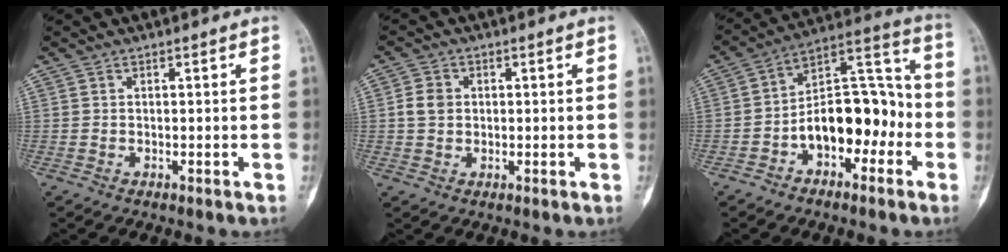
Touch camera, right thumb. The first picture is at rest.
{"total": 3.7, "force": [0.3, 3.1, 2.0], "torque": [-0.031, 0.004, 0.003]}
{"total": 15.5, "force": [-4.5, 9.1, 11.7], "torque": [-0.146, 0.063, -0.076]}